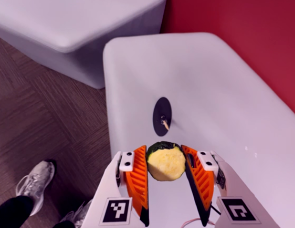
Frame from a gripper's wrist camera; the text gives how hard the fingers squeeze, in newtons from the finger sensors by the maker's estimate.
{"total": 10.7, "left": 11.2, "right": 10.2}